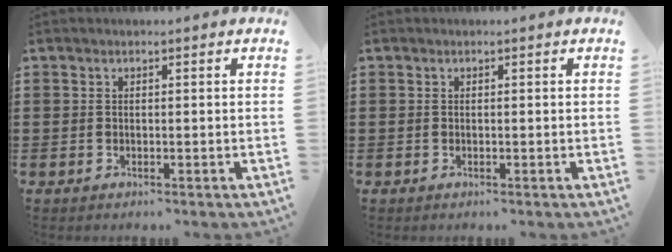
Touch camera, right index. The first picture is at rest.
{"total": 0.0}